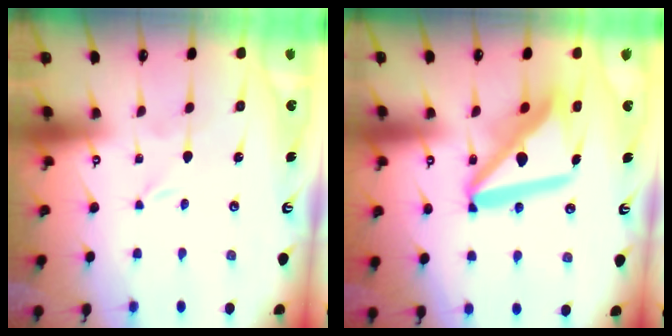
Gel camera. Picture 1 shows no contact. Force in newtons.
{"total": 16.9, "press": 16.8, "slide": 2.0}